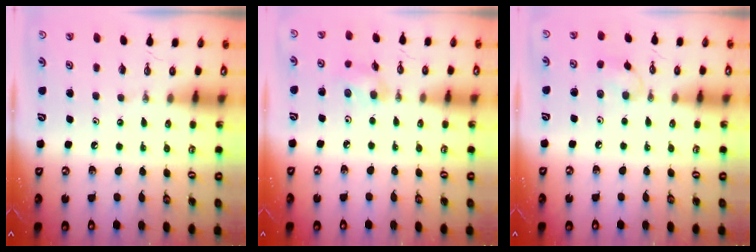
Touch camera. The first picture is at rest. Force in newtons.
{"total": 5.8, "press": 5.5, "slide": 2.0}
{"total": 6.5, "press": 6.5, "slide": 0.6}